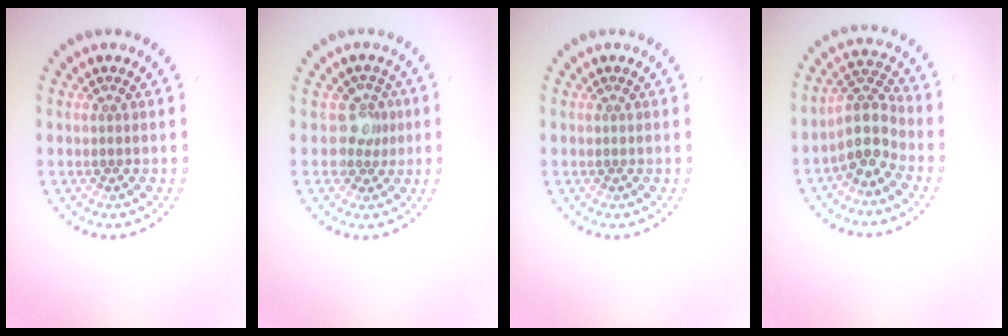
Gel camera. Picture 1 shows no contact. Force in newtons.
{"total": 2.2, "press": 1.7, "slide": 1.4}
{"total": 0.0}
{"total": 3.8, "press": 3.1, "slide": 2.2}